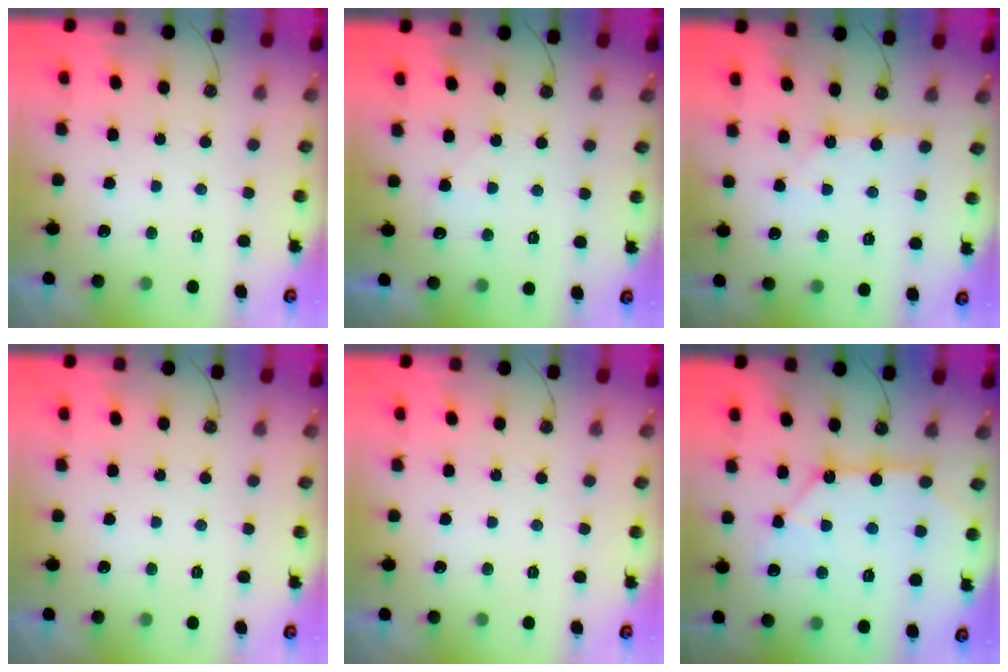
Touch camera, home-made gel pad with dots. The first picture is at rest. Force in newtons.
{"total": 4.9, "press": 4.9, "slide": 0.6}
{"total": 2.0, "press": 2.0, "slide": 0.1}
{"total": 0.0}
{"total": 0.0}
{"total": 13.1, "press": 13.0, "slide": 1.7}